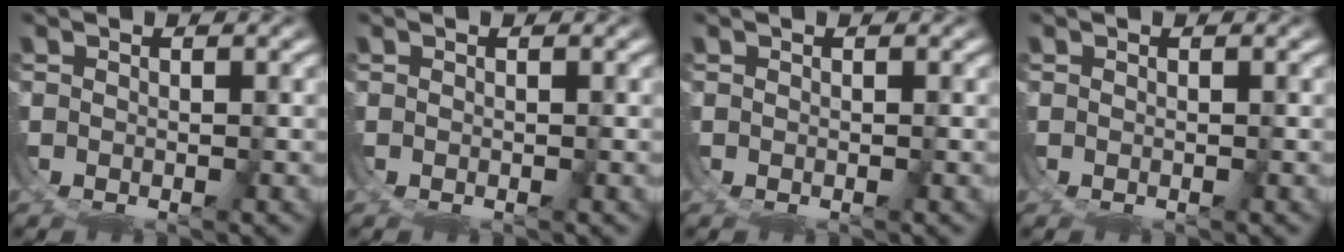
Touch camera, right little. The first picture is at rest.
{"total": 0.0}
{"total": 0.0}
{"total": 0.0}